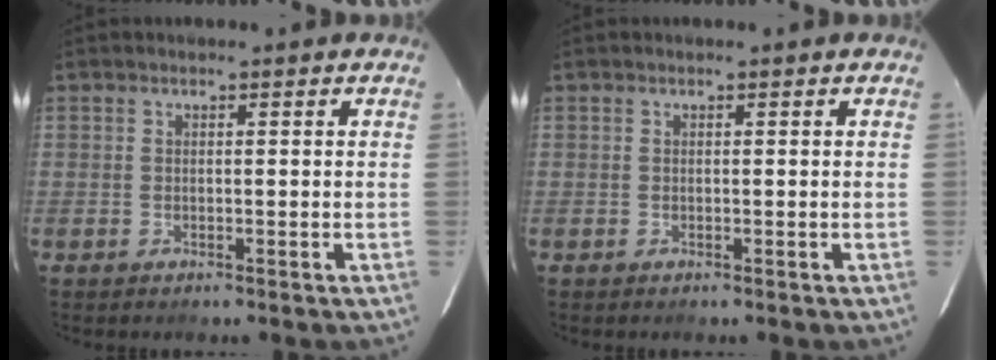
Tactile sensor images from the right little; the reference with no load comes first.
{"total": 0.0}